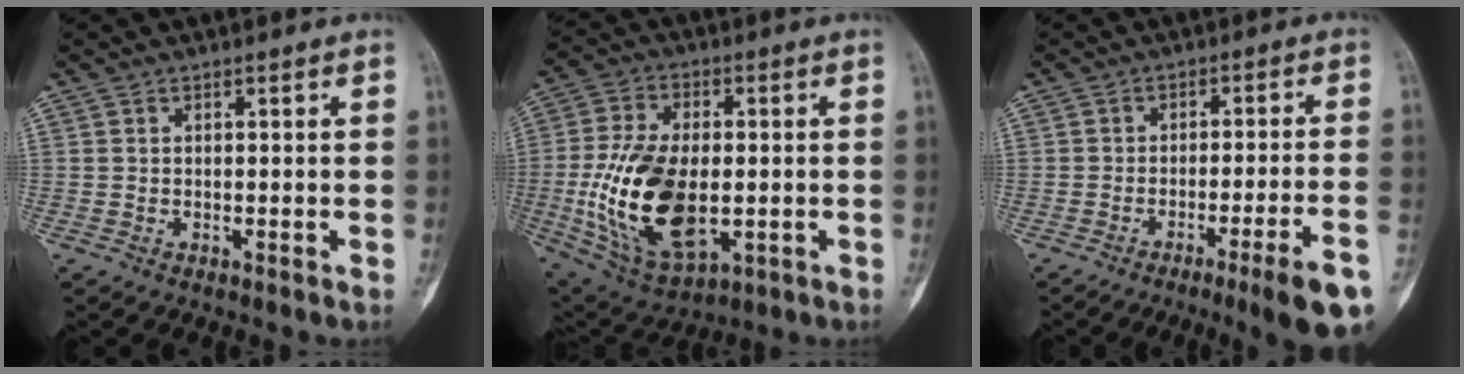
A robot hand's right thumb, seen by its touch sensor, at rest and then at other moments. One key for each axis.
{"total": 19.7, "fx": -2.6, "fy": 10.8, "fz": 16.3, "tx": -0.309, "ty": -0.003, "tz": -0.029}
{"total": 10.7, "fx": -6.1, "fy": 0.3, "fz": 8.8, "tx": -0.119, "ty": 0.018, "tz": -0.086}